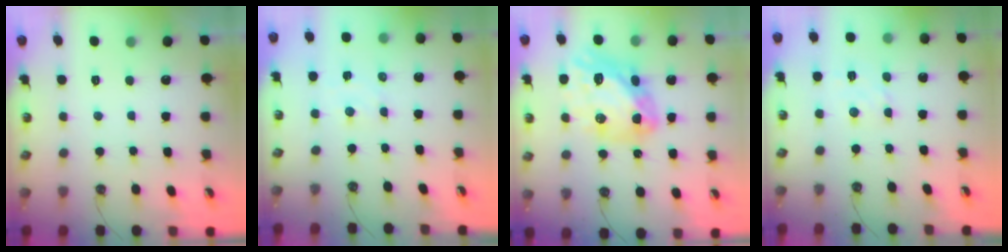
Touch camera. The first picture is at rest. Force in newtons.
{"total": 4.2, "press": 4.1, "slide": 0.5}
{"total": 18.1, "press": 18.0, "slide": 2.2}
{"total": 3.0, "press": 3.0, "slide": 0.5}